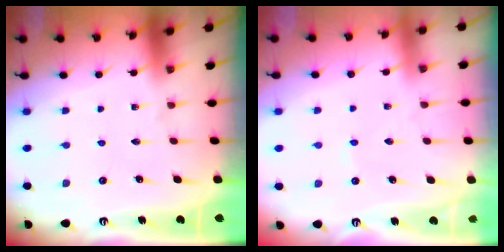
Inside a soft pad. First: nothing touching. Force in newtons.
{"total": 1.6, "press": 1.6, "slide": 0.3}